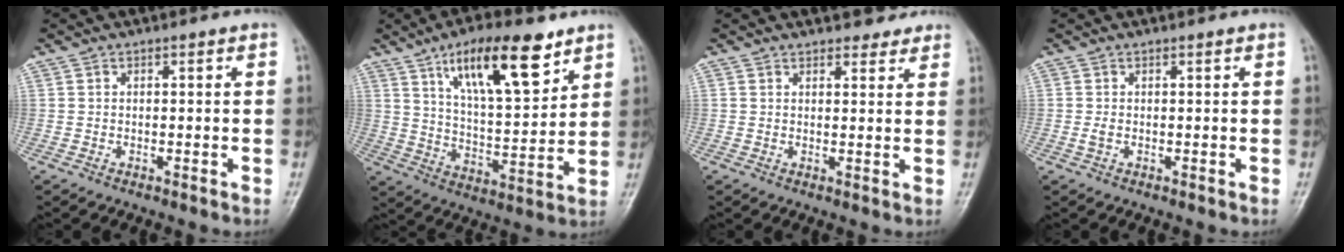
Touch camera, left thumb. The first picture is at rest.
{"total": 17.2, "force": [9.9, 5.9, 12.8], "torque": [-0.180, -0.045, 0.170]}
{"total": 4.2, "force": [3.7, 1.7, 1.1], "torque": [0.013, -0.018, 0.042]}
{"total": 0.9, "force": [0.1, 0.4, 0.8], "torque": [-0.020, 0.006, 0.005]}